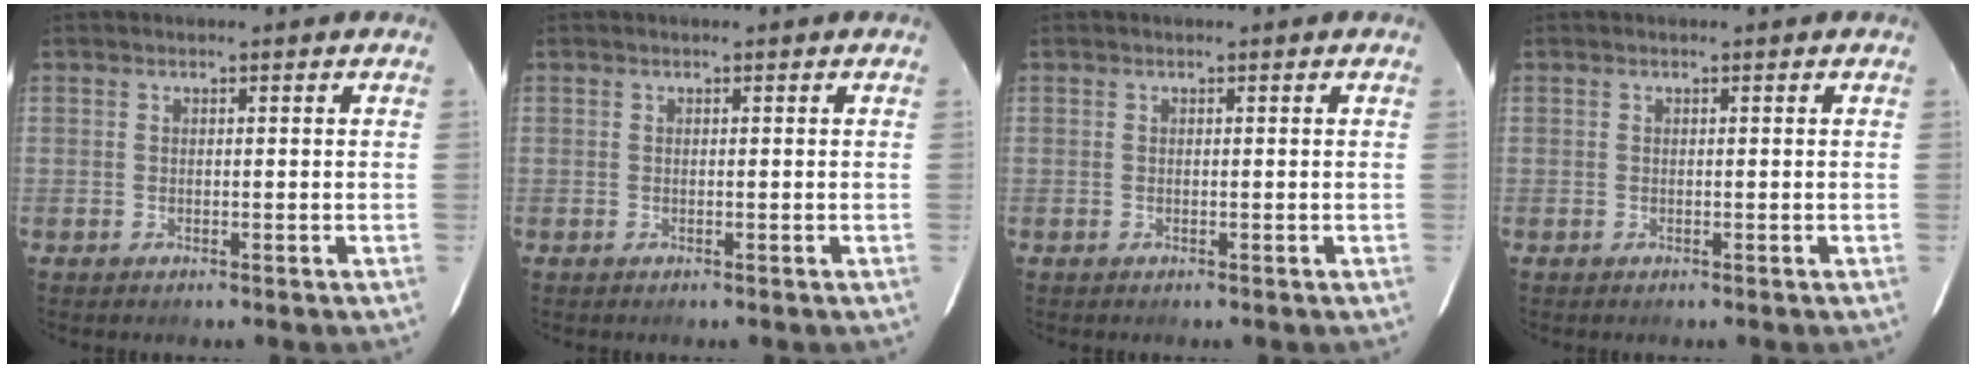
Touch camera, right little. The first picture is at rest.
{"total": 0.0}
{"total": 0.0}
{"total": 0.0}